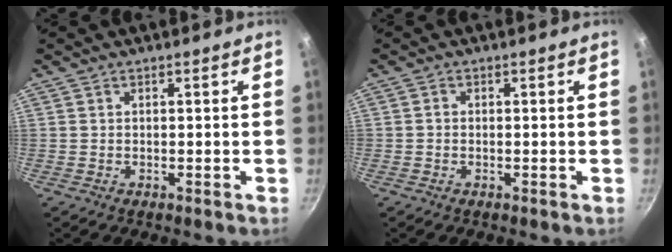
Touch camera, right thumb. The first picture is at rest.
{"total": 0.6, "force": [-0.1, 0.4, 0.4], "torque": [-0.008, 0.004, -0.003]}